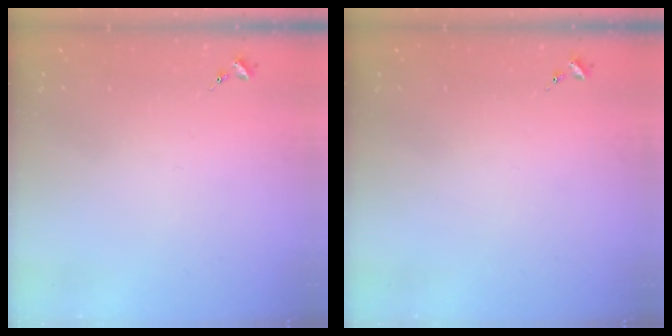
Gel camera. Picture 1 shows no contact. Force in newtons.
{"total": 0.0}